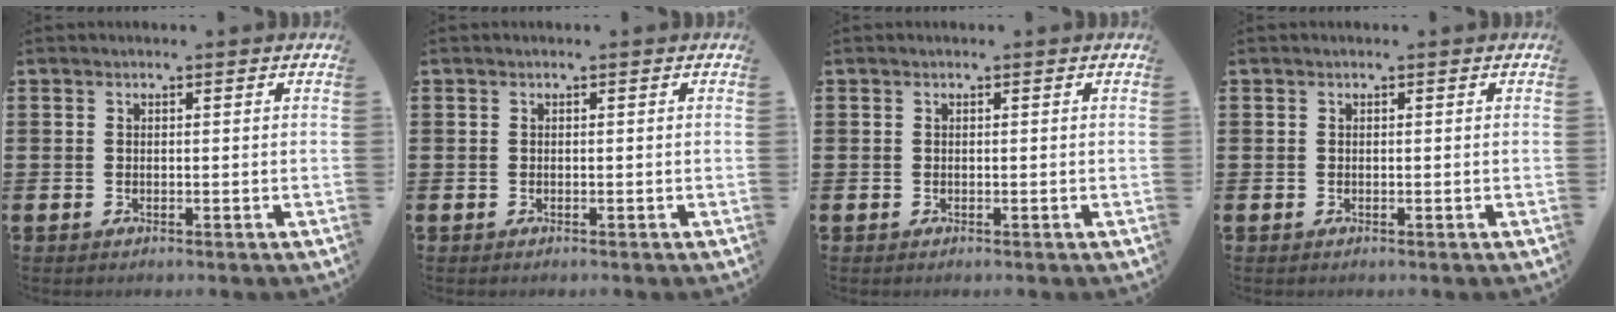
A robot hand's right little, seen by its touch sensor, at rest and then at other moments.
{"total": 0.0}
{"total": 0.0}
{"total": 0.0}